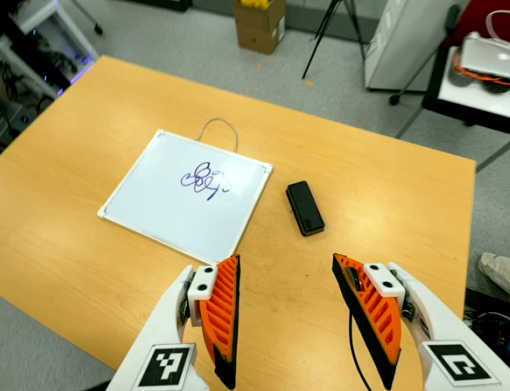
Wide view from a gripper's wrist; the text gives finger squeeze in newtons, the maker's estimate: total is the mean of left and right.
{"total": 0.0}